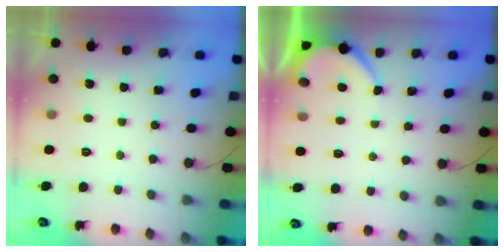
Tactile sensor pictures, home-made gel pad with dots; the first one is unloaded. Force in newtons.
{"total": 2.6, "press": 2.6, "slide": 0.4}